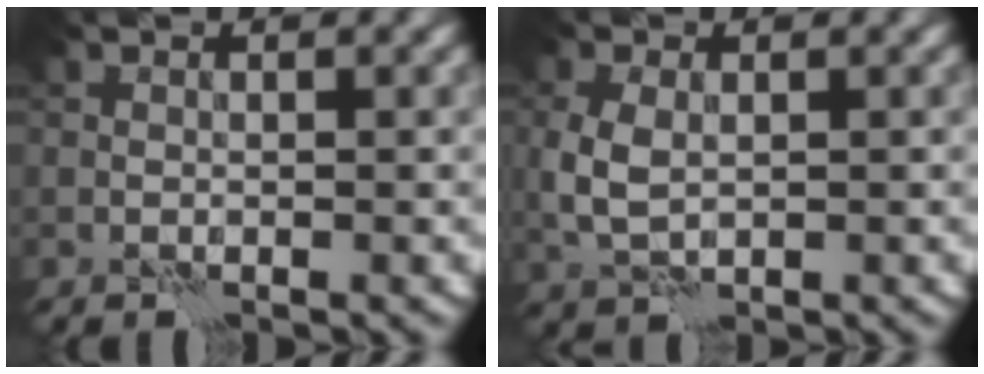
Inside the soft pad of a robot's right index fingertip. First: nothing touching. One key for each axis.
{"total": 3.1, "fx": 0.1, "fy": 2.1, "fz": 2.3, "tx": -0.061, "ty": 0.004, "tz": 0.007}